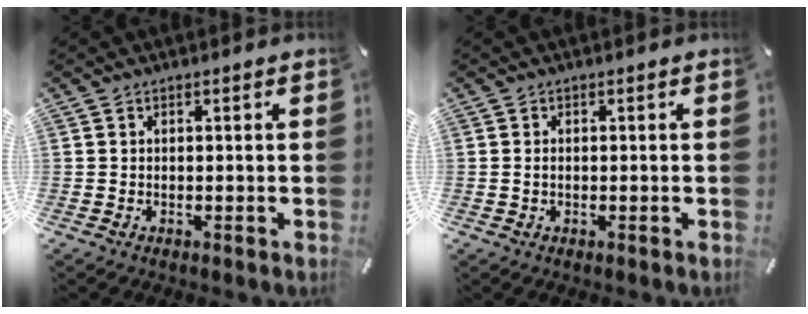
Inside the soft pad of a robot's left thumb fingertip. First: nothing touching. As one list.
[{"total": 1.1, "force": [-0.1, 0.7, 0.8], "torque": [-0.017, 0.002, -0.003]}]